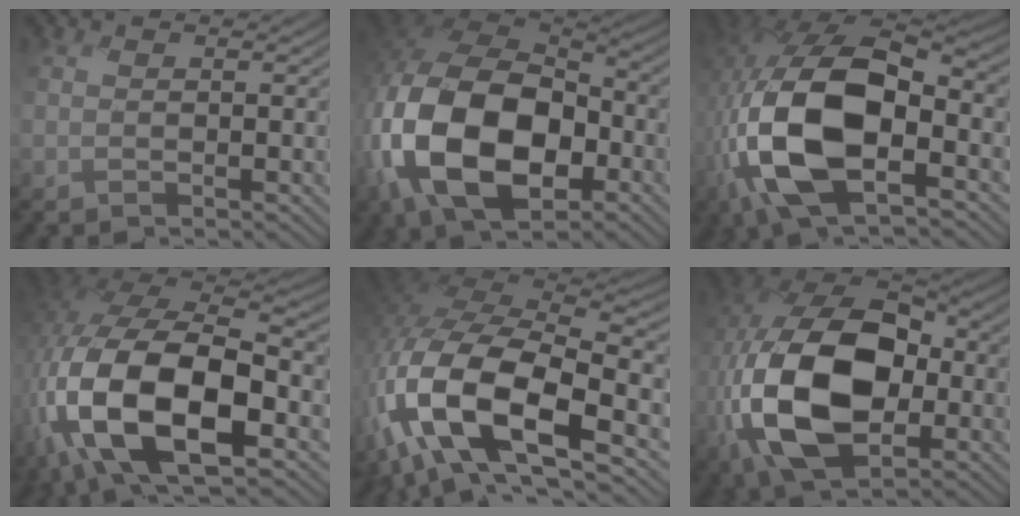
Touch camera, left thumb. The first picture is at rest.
{"total": 16.5, "force": [-5.0, 10.9, 11.3], "torque": [-0.247, -0.039, -0.089]}
{"total": 14.8, "force": [-3.5, 7.4, 12.3], "torque": [-0.273, -0.005, -0.074]}
{"total": 16.9, "force": [-5.0, 8.7, 13.6], "torque": [-0.293, -0.024, -0.085]}
{"total": 17.8, "force": [-7.4, 9.1, 13.4], "torque": [-0.308, -0.027, -0.136]}
{"total": 17.5, "force": [-4.1, 10.9, 13.1], "torque": [-0.299, -0.015, -0.092]}